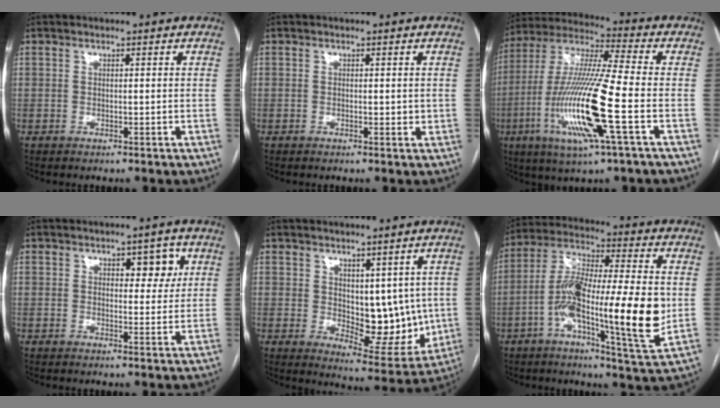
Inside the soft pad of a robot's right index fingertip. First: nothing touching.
{"total": 1.3, "force": [0.1, 0.7, 1.1], "torque": [-0.018, -0.001, 0.004]}
{"total": 18.5, "force": [-5.3, 0.7, 17.7], "torque": [-0.372, -0.017, -0.100]}
{"total": 4.6, "force": [1.9, 2.3, 3.5], "torque": [-0.037, 0.005, 0.025]}
{"total": 11.2, "force": [0.7, 6.0, 9.4], "torque": [-0.108, -0.008, 0.034]}
{"total": 19.2, "force": [-3.0, 2.3, 18.8], "torque": [-0.335, -0.001, -0.051]}